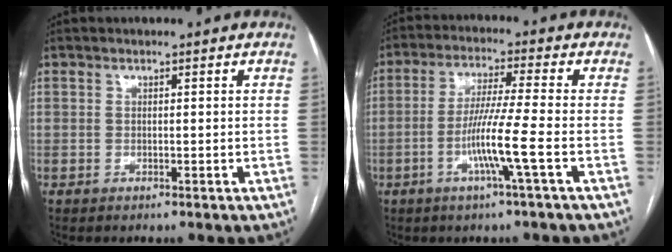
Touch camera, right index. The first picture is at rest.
{"total": 8.2, "force": [-2.8, -1.4, 7.6], "torque": [-0.146, -0.009, -0.057]}